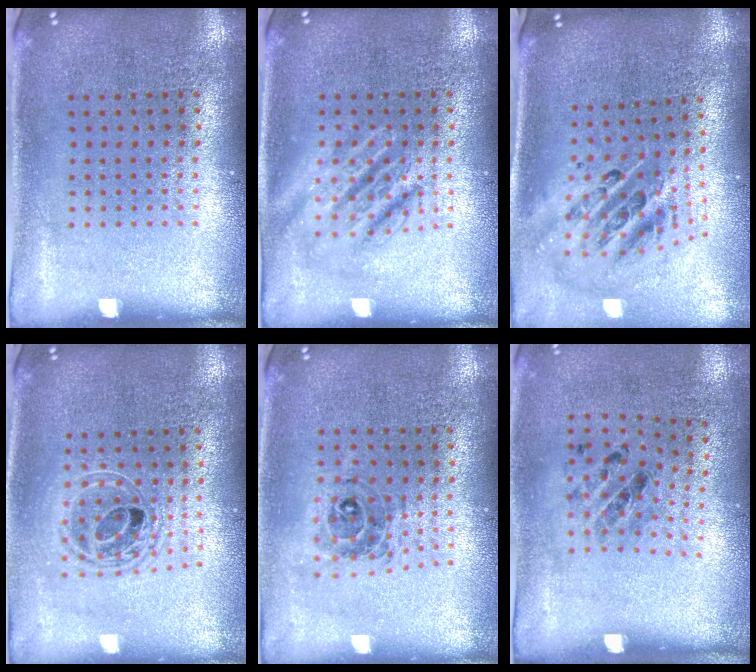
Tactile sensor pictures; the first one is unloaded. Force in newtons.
{"total": 2.7, "press": 2.7, "slide": 0.3}
{"total": 2.7, "press": 1.9, "slide": 1.9}
{"total": 1.6, "press": 1.3, "slide": 0.9}
{"total": 0.8, "press": 0.8, "slide": 0.1}
{"total": 1.2, "press": 0.6, "slide": 1.1}